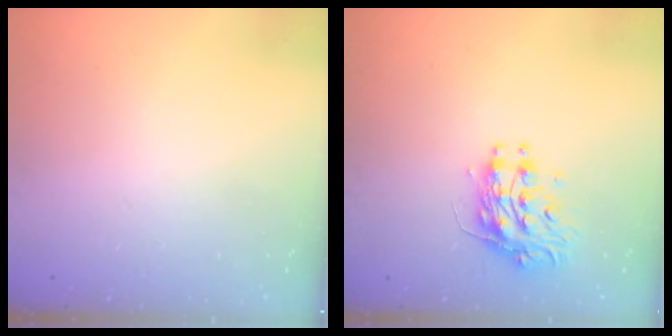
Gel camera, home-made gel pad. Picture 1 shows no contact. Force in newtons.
{"total": 10.1, "press": 10.0, "slide": 0.9}